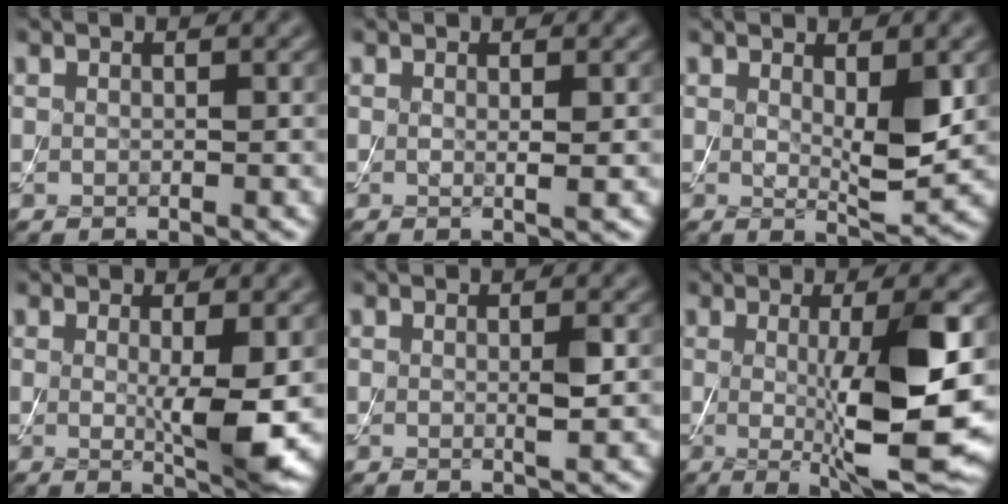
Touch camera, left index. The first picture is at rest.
{"total": 0.9, "force": [0.2, 0.1, 0.8], "torque": [-0.015, -0.005, 0.001]}
{"total": 3.5, "force": [0.7, 0.9, 3.3], "torque": [-0.056, -0.012, 0.017]}
{"total": 4.4, "force": [0.0, 0.6, 4.3], "torque": [-0.067, -0.013, 0.004]}
{"total": 1.2, "force": [0.0, 0.1, 1.2], "torque": [-0.020, -0.002, -0.002]}
{"total": 10.2, "force": [-0.3, 2.0, 10.0], "torque": [-0.143, -0.017, 0.005]}